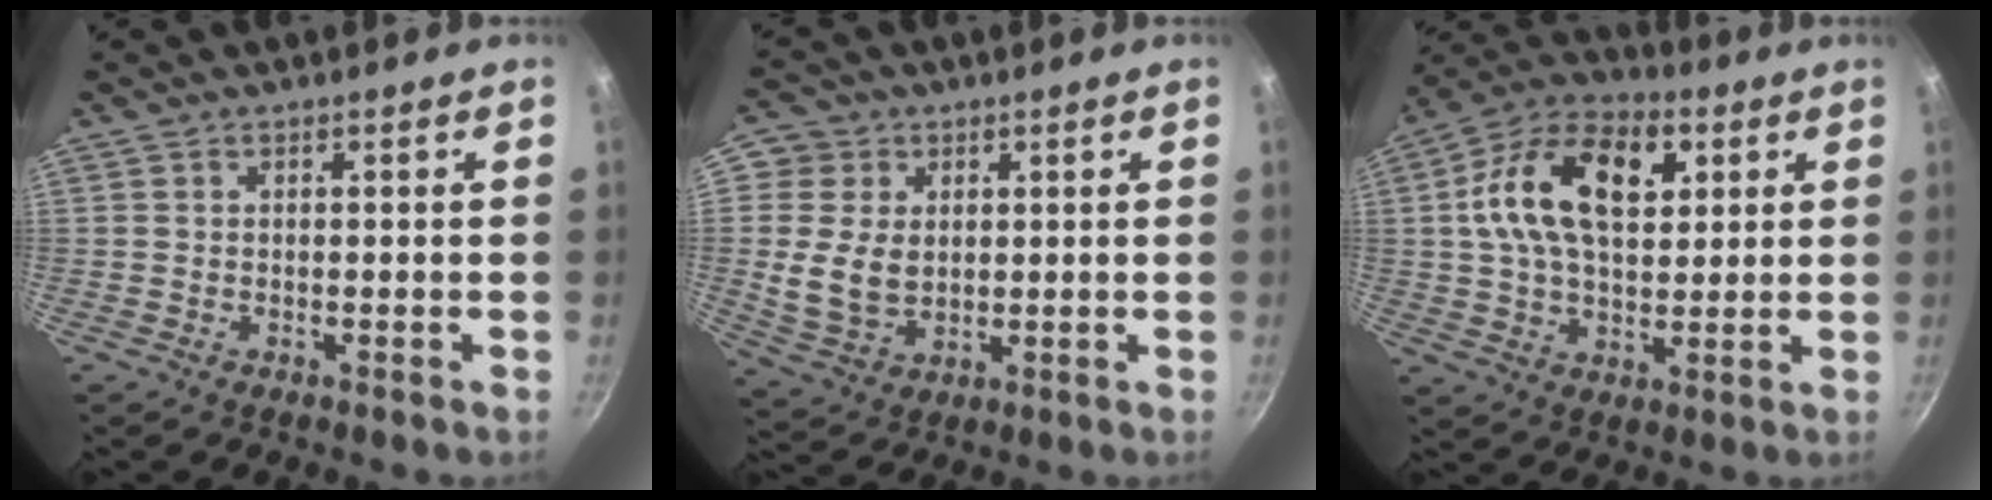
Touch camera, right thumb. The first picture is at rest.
{"total": 9.8, "force": [1.4, 8.2, 5.2], "torque": [-0.067, -0.018, 0.028]}
{"total": 18.6, "force": [4.9, 11.4, 13.8], "torque": [-0.214, 0.011, 0.070]}